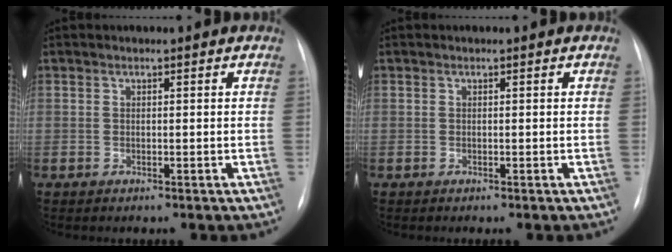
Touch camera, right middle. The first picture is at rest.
{"total": 0.0}